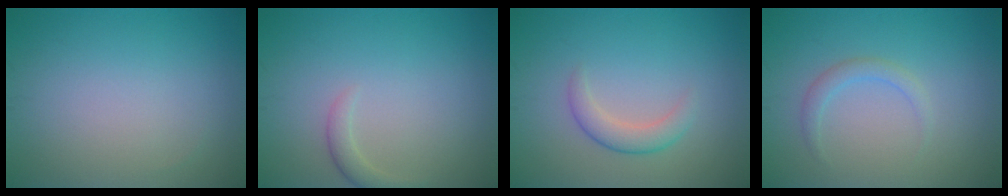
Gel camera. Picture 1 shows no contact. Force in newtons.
{"total": 1.4, "press": 1.4, "slide": 0.1}
{"total": 2.3, "press": 2.3, "slide": 0.1}
{"total": 1.5, "press": 1.5, "slide": 0.1}